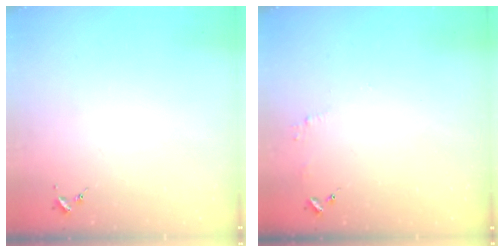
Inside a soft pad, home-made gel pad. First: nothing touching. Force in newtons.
{"total": 4.8, "press": 4.8, "slide": 0.4}